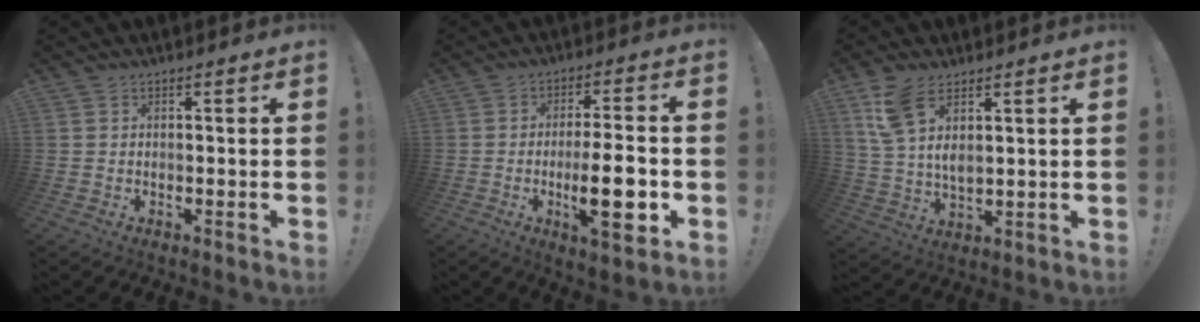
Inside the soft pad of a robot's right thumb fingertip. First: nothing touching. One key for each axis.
{"total": 14.3, "fx": -3.6, "fy": 3.2, "fz": 13.5, "tx": -0.204, "ty": -0.003, "tz": -0.061}
{"total": 9.4, "fx": 5.4, "fy": 4.1, "fz": 6.5, "tx": -0.128, "ty": -0.022, "tz": 0.104}